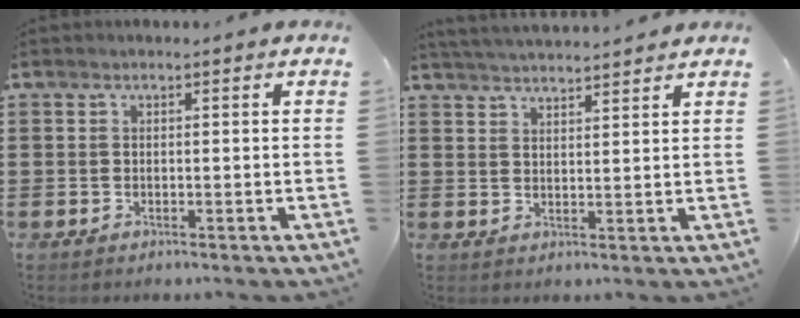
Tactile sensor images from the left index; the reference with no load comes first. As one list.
[{"total": 3.2, "force": [3.1, -0.3, 0.1], "torque": [-0.014, -0.011, 0.057]}]